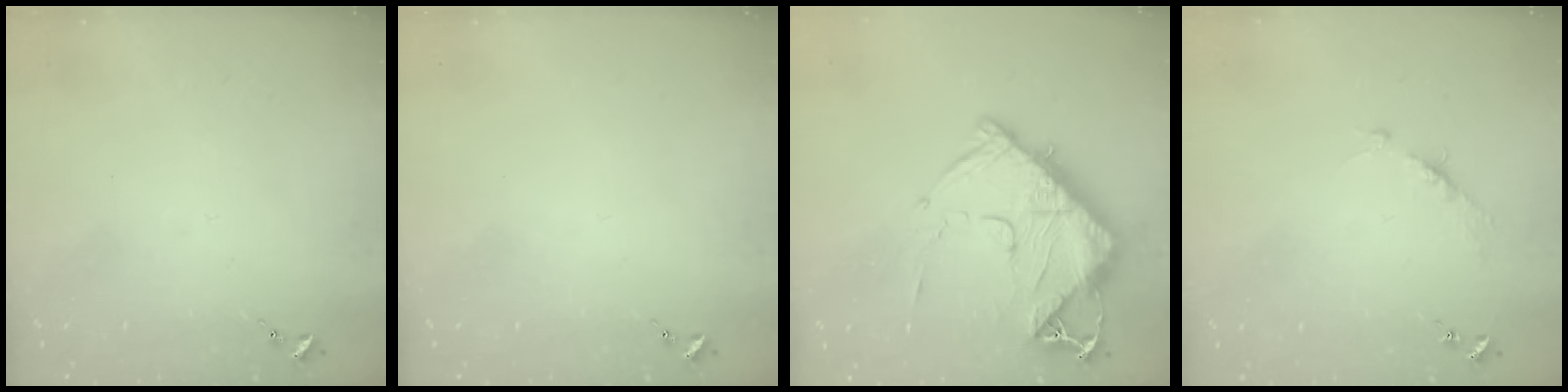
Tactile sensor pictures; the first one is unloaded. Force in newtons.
{"total": 0.0}
{"total": 14.4, "press": 14.3, "slide": 1.4}
{"total": 4.4, "press": 4.4, "slide": 0.6}